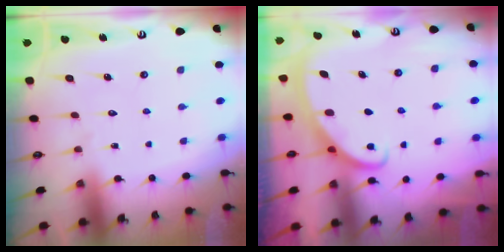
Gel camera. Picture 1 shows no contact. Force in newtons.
{"total": 2.6, "press": 2.6, "slide": 0.4}